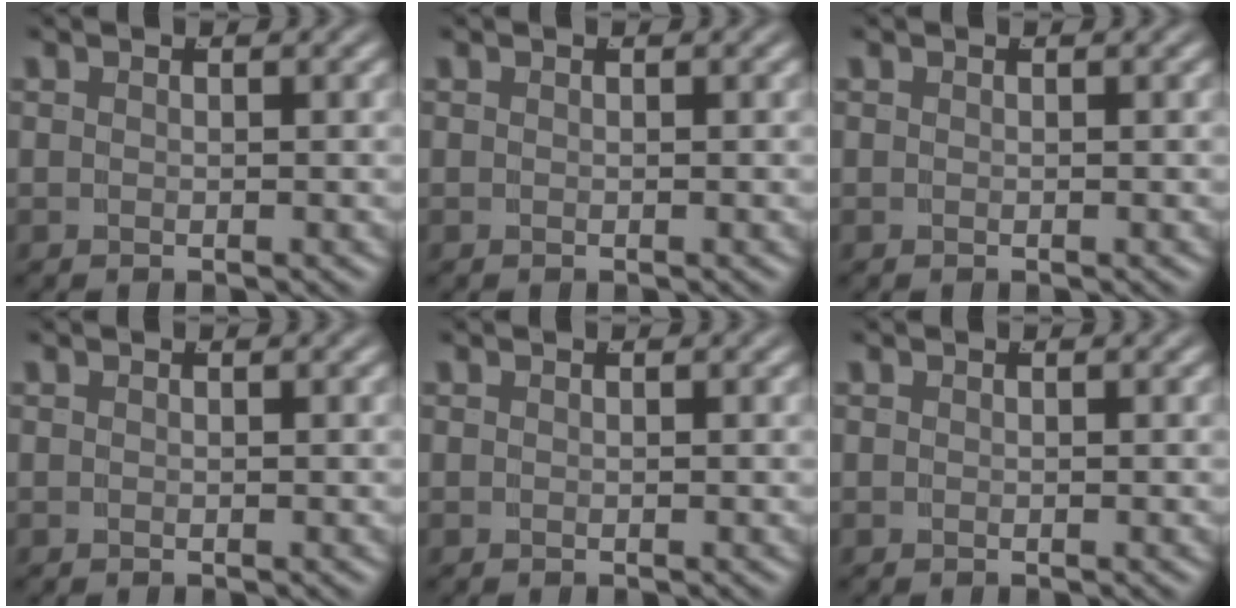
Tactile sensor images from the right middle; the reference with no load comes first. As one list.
[{"total": 0.0}, {"total": 0.0}, {"total": 0.0}, {"total": 0.0}, {"total": 0.0}]